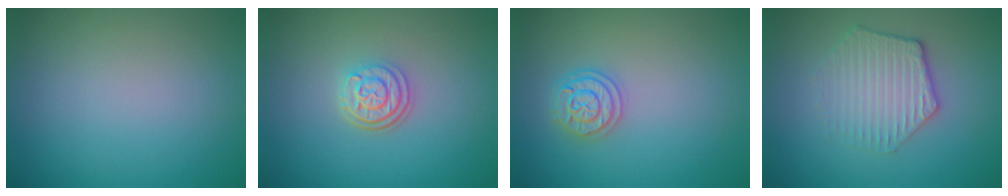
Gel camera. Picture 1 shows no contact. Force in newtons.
{"total": 3.1, "press": 2.5, "slide": 1.9}
{"total": 2.4, "press": 2.4, "slide": 0.4}
{"total": 3.3, "press": 3.1, "slide": 1.3}